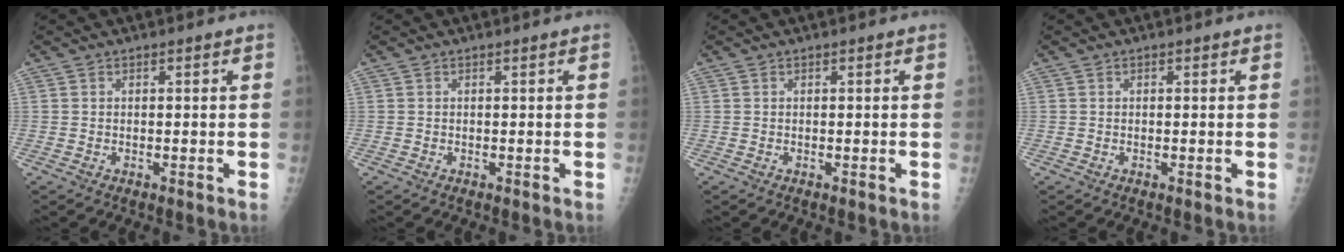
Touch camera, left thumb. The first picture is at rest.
{"total": 0.0}
{"total": 0.0}
{"total": 0.0}